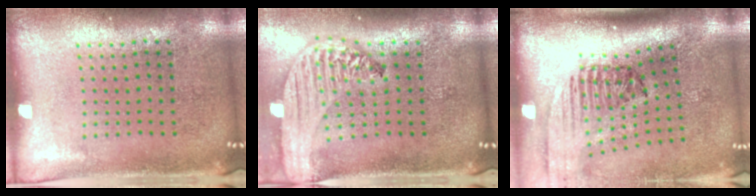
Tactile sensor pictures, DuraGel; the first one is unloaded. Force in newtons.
{"total": 3.1, "press": 2.4, "slide": 1.9}
{"total": 2.4, "press": 1.7, "slide": 1.8}